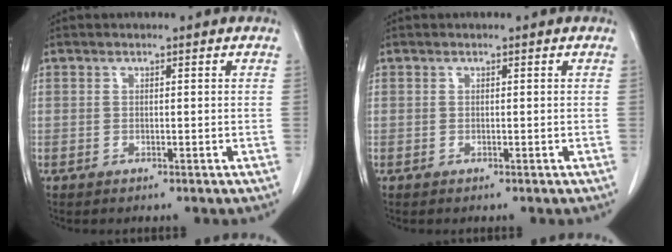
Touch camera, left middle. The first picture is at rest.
{"total": 0.0}